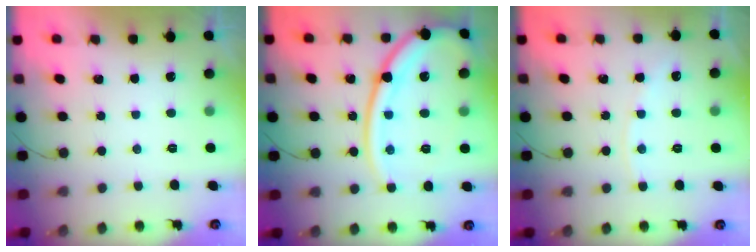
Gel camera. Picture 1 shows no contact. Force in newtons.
{"total": 18.3, "press": 18.2, "slide": 2.0}
{"total": 5.9, "press": 5.9, "slide": 0.9}